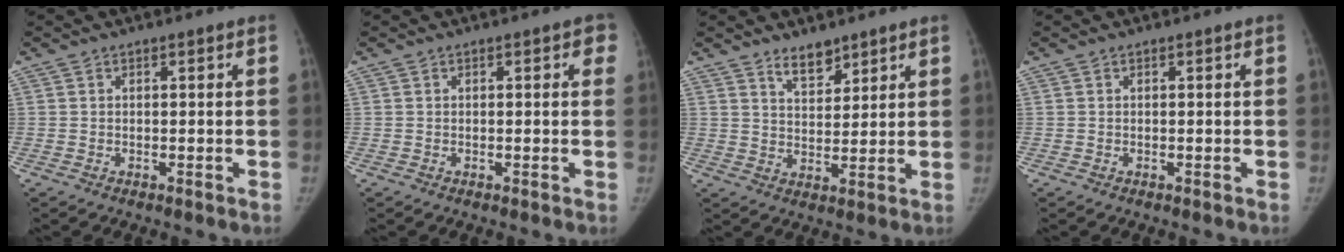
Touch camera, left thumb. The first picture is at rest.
{"total": 2.2, "force": [0.8, 1.1, 1.7], "torque": [-0.002, 0.002, 0.002]}
{"total": 5.0, "force": [4.0, 2.3, 2.0], "torque": [-0.013, -0.034, 0.072]}
{"total": 0.0}